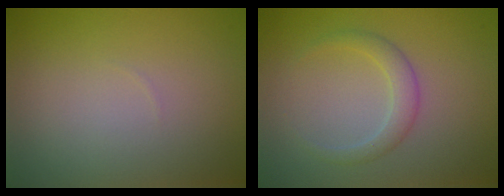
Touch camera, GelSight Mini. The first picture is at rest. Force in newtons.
{"total": 2.0, "press": 2.0, "slide": 0.1}